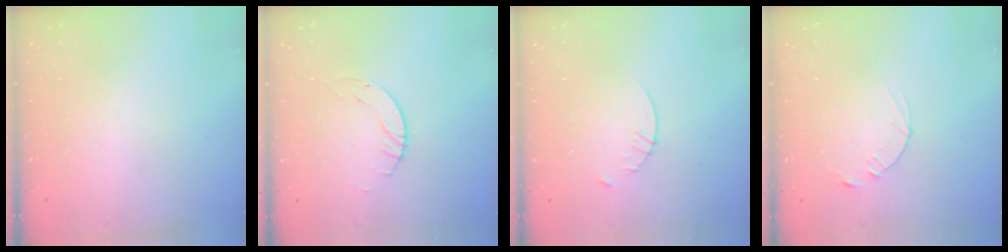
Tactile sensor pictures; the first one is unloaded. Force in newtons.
{"total": 2.9, "press": 2.9, "slide": 0.4}
{"total": 2.9, "press": 2.9, "slide": 0.4}
{"total": 2.5, "press": 2.5, "slide": 0.3}